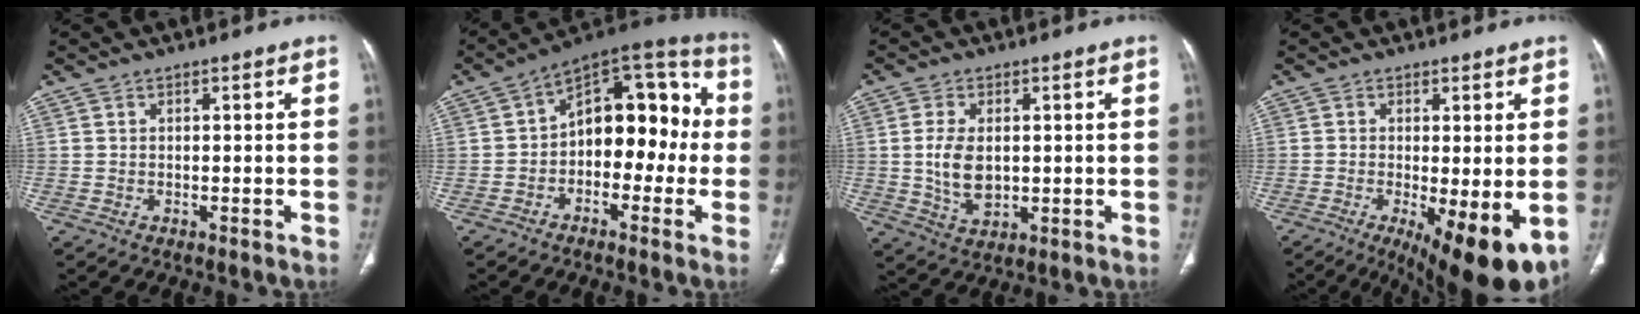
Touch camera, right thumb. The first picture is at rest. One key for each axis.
{"total": 15.8, "fx": -0.9, "fy": 9.8, "fz": 12.4, "tx": -0.116, "ty": 0.055, "tz": -0.030}
{"total": 7.7, "fx": 0.4, "fy": 4.7, "fz": 6.1, "tx": -0.114, "ty": -0.009, "tz": 0.017}
{"total": 12.7, "fx": -3.8, "fy": 4.0, "fz": 11.5, "tx": -0.156, "ty": -0.024, "tz": -0.046}